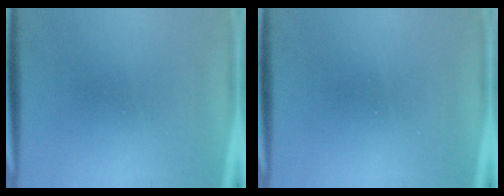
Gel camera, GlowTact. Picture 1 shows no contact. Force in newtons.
{"total": 0.0}